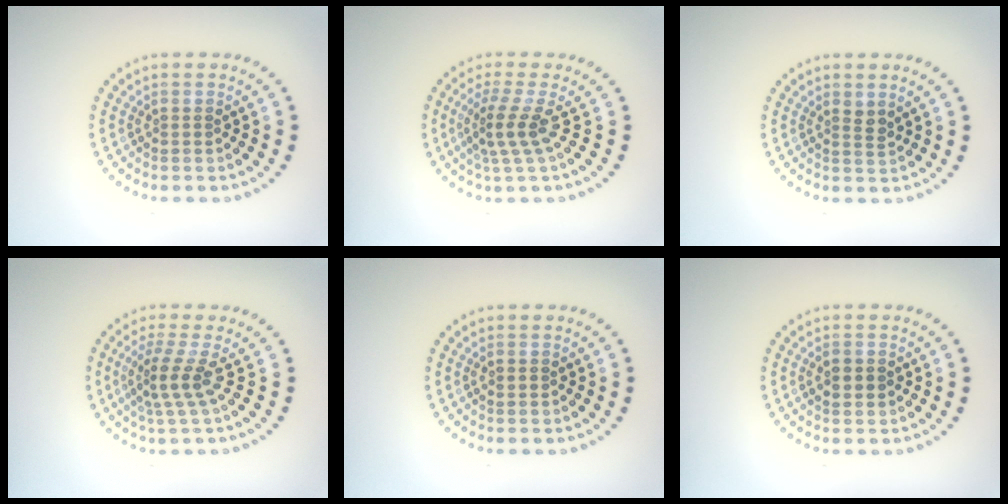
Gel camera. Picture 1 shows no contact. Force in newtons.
{"total": 3.0, "press": 2.0, "slide": 2.2}
{"total": 1.2, "press": 0.9, "slide": 0.8}
{"total": 3.0, "press": 2.0, "slide": 2.2}
{"total": 1.0, "press": 1.0, "slide": 0.0}
{"total": 1.6, "press": 1.6, "slide": 0.1}